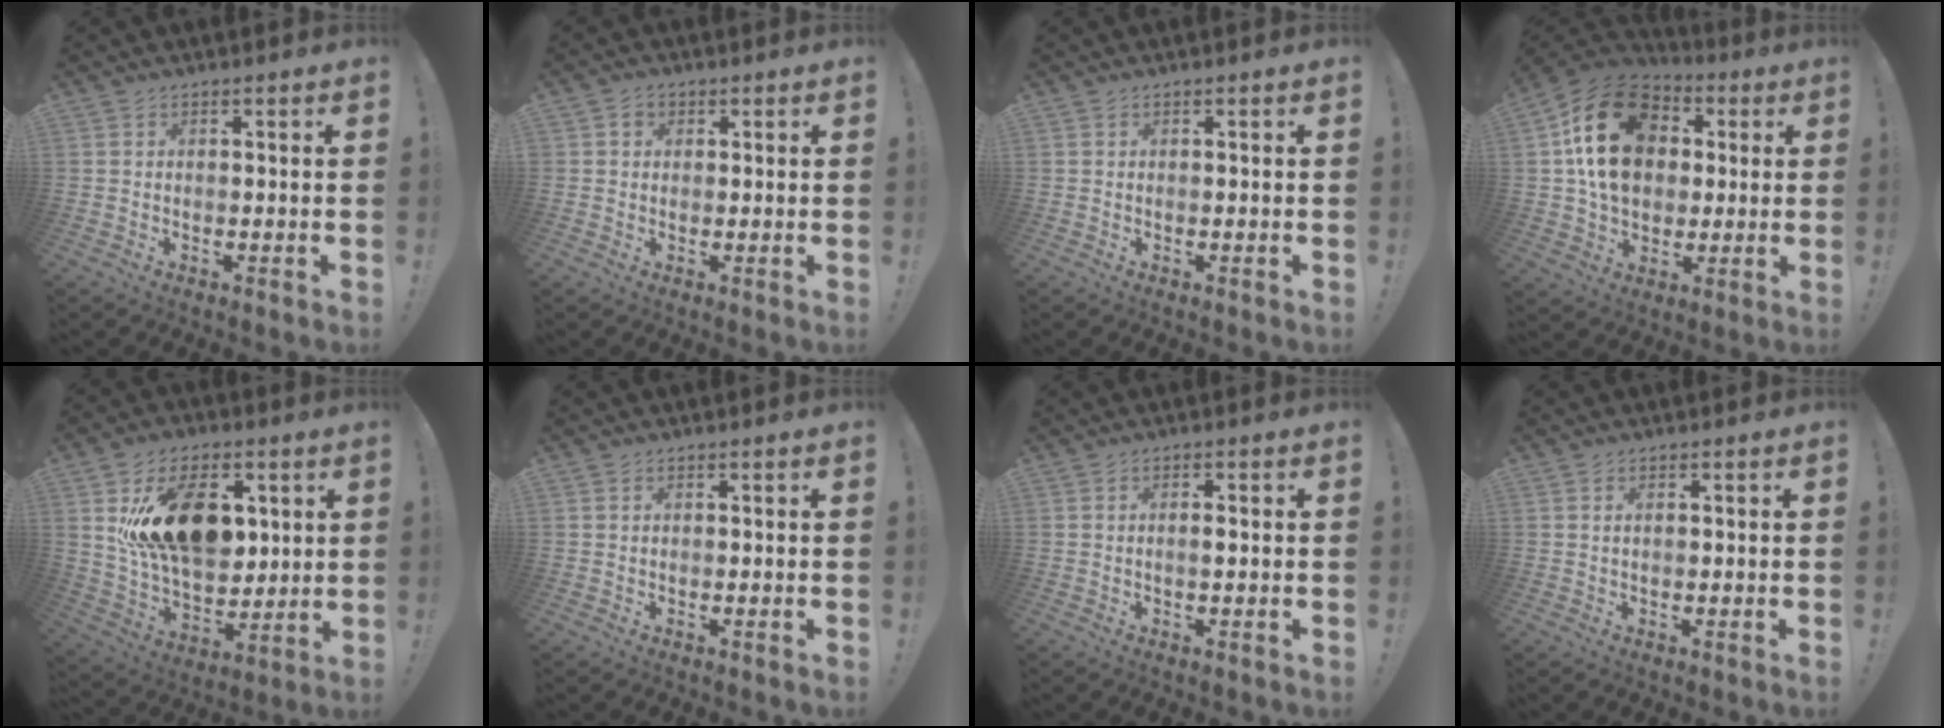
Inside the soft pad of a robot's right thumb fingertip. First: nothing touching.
{"total": 2.3, "force": [0.8, 2.1, 0.8], "torque": [-0.008, -0.003, 0.013]}
{"total": 0.0}
{"total": 21.8, "force": [4.2, 16.3, 14.0], "torque": [-0.219, 0.009, 0.086]}
{"total": 21.6, "force": [6.0, 14.3, 15.0], "torque": [-0.235, -0.025, 0.112]}
{"total": 0.5, "force": [0.4, 0.4, 0.2], "torque": [-0.003, 0.001, 0.007]}
{"total": 1.5, "force": [-0.3, 0.2, 1.5], "torque": [-0.013, -0.004, -0.010]}
{"total": 1.2, "force": [0.5, 0.7, 0.9], "torque": [-0.014, 0.001, 0.007]}